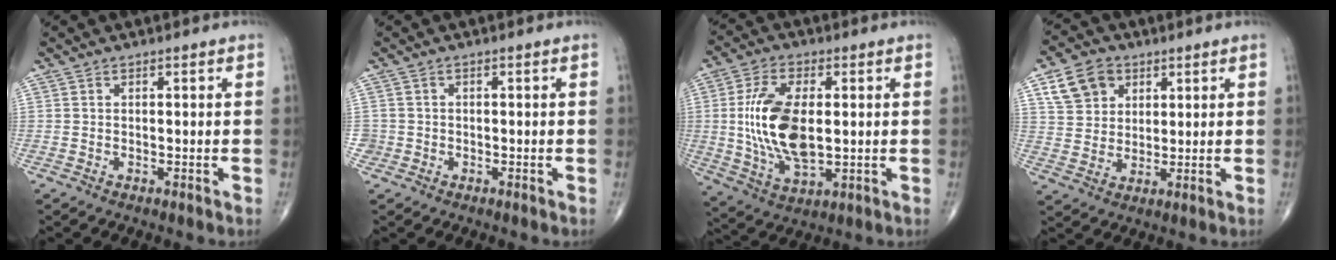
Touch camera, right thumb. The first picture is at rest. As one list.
[{"total": 1.6, "force": [-0.5, 1.5, -0.2], "torque": [0.014, 0.007, -0.015]}, {"total": 15.0, "force": [0.8, 7.5, 12.9], "torque": [-0.255, -0.007, 0.020]}, {"total": 8.9, "force": [4.1, 6.9, 4.0], "torque": [-0.049, -0.008, 0.079]}]